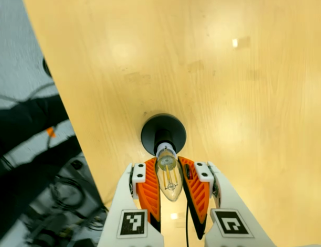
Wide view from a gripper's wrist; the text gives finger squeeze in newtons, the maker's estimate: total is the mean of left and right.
{"total": 19.3, "left": 18.6, "right": 19.9}